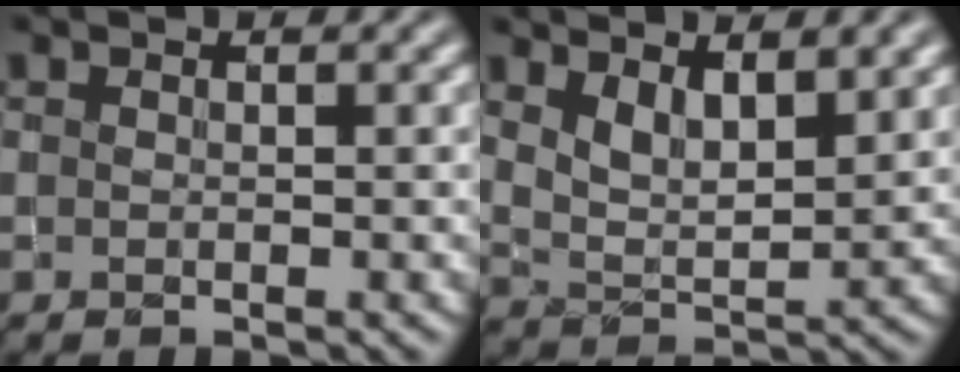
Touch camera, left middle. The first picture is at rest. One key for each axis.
{"total": 4.1, "fx": 2.7, "fy": 1.5, "fz": 2.8, "tx": -0.057, "ty": -0.009, "tz": 0.052}